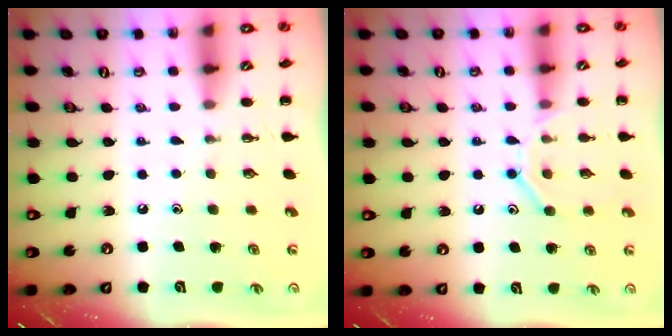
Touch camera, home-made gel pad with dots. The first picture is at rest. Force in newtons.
{"total": 10.4, "press": 10.3, "slide": 1.6}